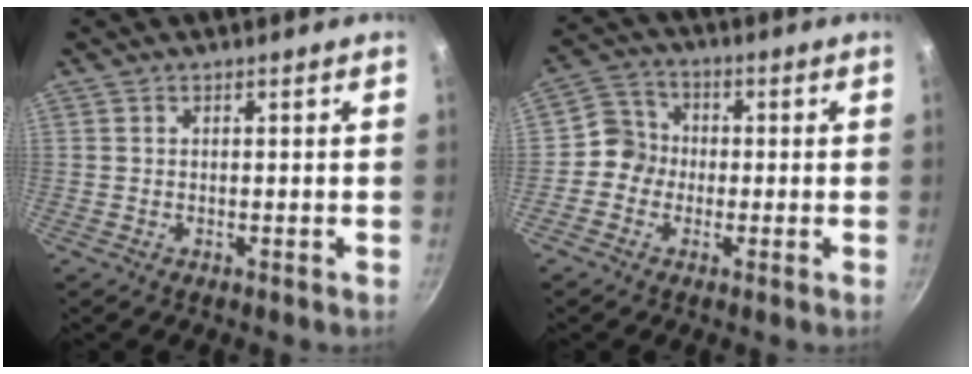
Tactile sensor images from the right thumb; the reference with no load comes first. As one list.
[{"total": 6.0, "force": [-1.0, 5.6, 1.8], "torque": [0.001, 0.018, -0.038]}]